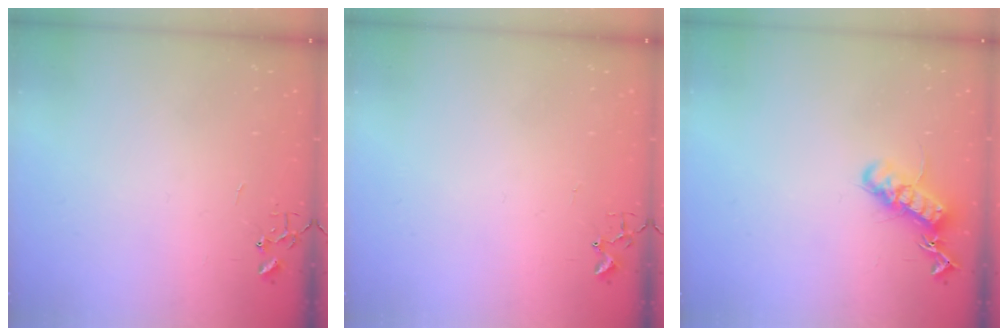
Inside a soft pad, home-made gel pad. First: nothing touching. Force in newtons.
{"total": 3.0, "press": 2.9, "slide": 0.4}
{"total": 15.5, "press": 15.4, "slide": 1.8}